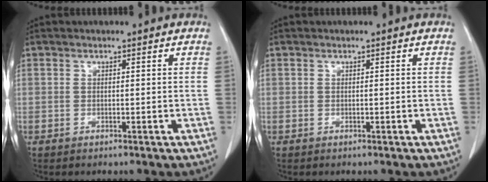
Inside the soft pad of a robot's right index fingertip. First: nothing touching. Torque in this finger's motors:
{"motor_torque": [0.00, 0.00, 0.00, 0.00]}